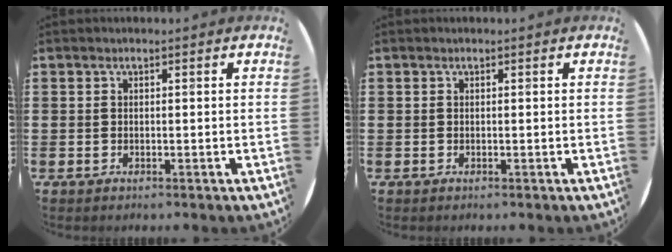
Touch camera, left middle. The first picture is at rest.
{"total": 0.0}